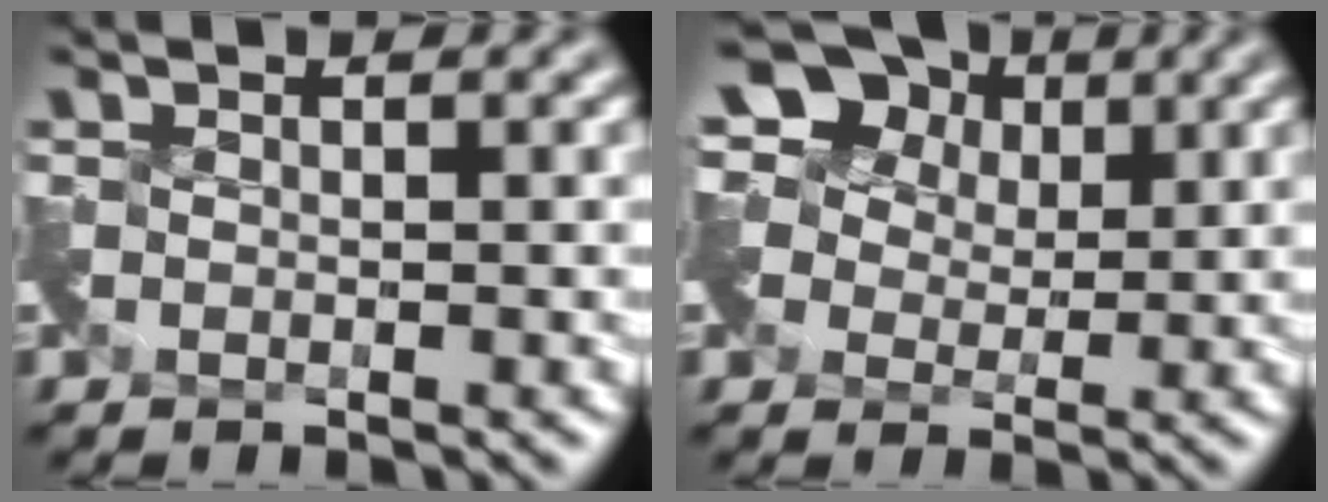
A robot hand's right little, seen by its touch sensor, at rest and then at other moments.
{"total": 7.4, "force": [3.2, 5.5, 3.8], "torque": [-0.072, 0.024, 0.029]}